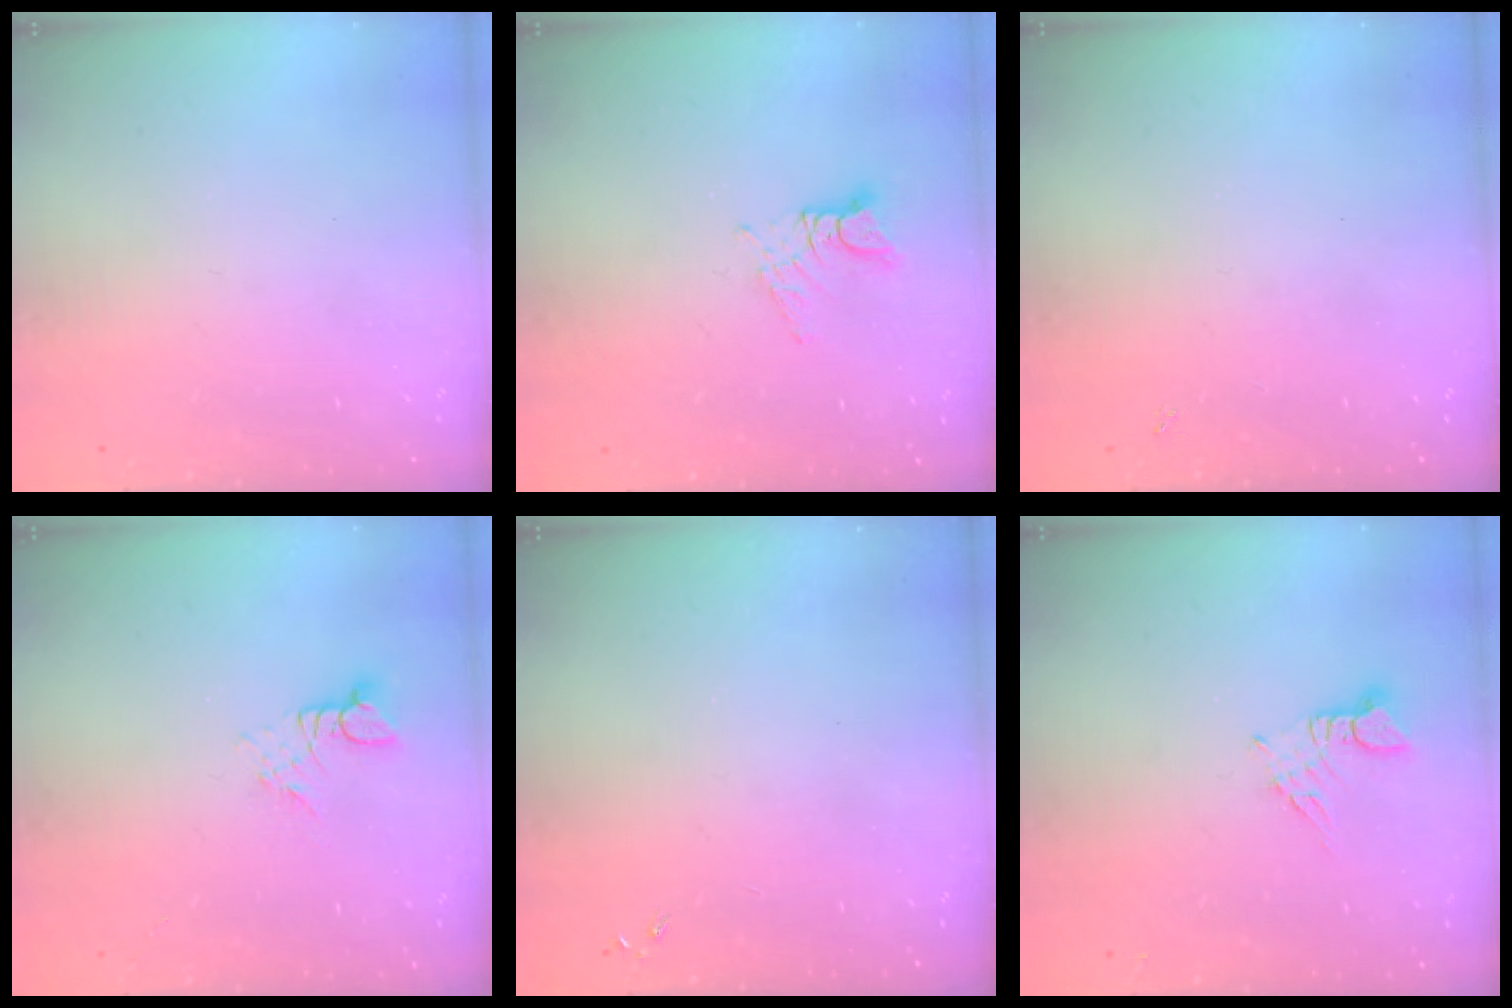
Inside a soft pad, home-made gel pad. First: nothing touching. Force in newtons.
{"total": 4.9, "press": 4.9, "slide": 0.4}
{"total": 1.3, "press": 1.3, "slide": 0.3}
{"total": 2.7, "press": 2.7, "slide": 0.2}
{"total": 1.1, "press": 0.9, "slide": 0.5}
{"total": 3.0, "press": 3.0, "slide": 0.3}